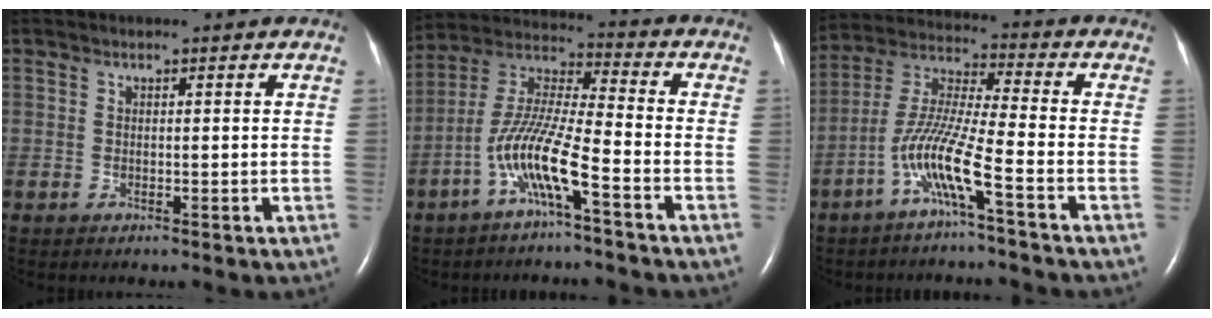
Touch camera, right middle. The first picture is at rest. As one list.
[{"total": 10.6, "force": [-5.1, 0.4, 9.3], "torque": [-0.198, 0.007, -0.104]}, {"total": 9.6, "force": [-4.8, -0.6, 8.3], "torque": [-0.178, 0.003, -0.100]}]